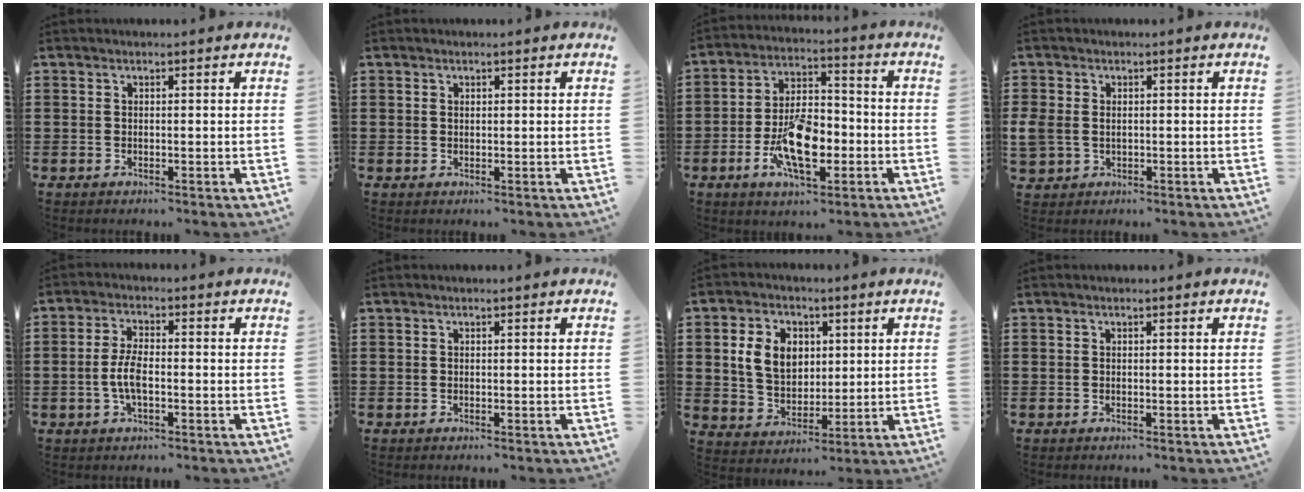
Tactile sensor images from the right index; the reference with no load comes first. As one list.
[{"total": 0.5, "force": [0.4, 0.4, 0.1], "torque": [-0.002, 0.002, 0.008]}, {"total": 10.9, "force": [-3.5, 5.2, 8.8], "torque": [-0.171, -0.003, -0.062]}, {"total": 2.1, "force": [0.0, 1.7, 1.2], "torque": [-0.044, -0.002, -0.005]}, {"total": 4.8, "force": [-0.9, 2.0, 4.3], "torque": [-0.099, 0.000, -0.022]}, {"total": 0.0}, {"total": 7.7, "force": [2.0, 5.9, 4.6], "torque": [-0.115, 0.013, 0.030]}, {"total": 0.0}]